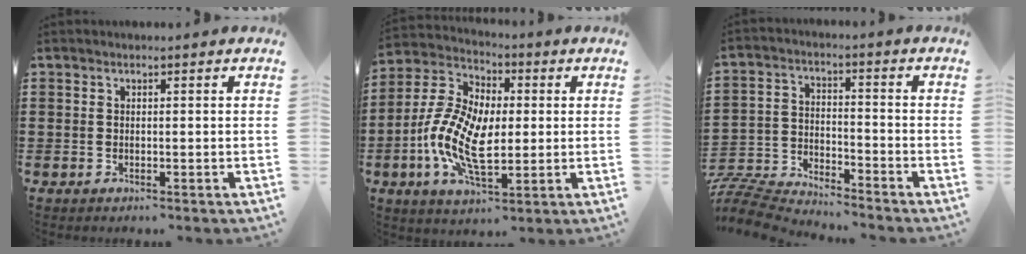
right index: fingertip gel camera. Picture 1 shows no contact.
{"total": 11.8, "force": [-2.0, 6.5, 9.7], "torque": [-0.235, -0.005, -0.043]}
{"total": 7.4, "force": [-7.3, 0.9, 0.6], "torque": [-0.037, 0.004, -0.154]}